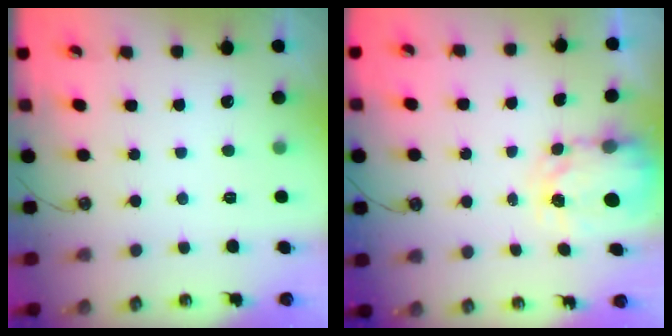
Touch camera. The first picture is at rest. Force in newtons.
{"total": 4.0, "press": 4.0, "slide": 0.2}